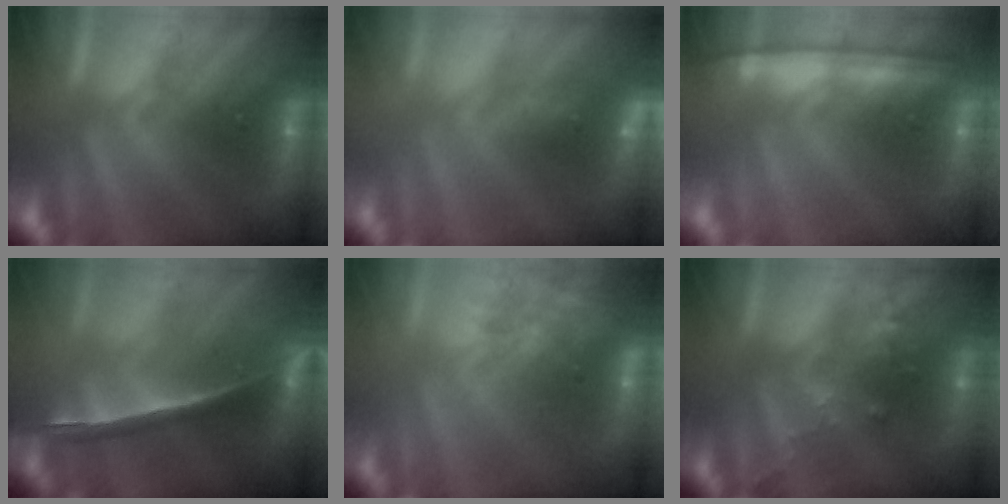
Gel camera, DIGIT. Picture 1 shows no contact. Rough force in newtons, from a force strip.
{"total": 9.3}
{"total": 1.1}
{"total": 1.5}
{"total": 7.8}
{"total": 2.8}